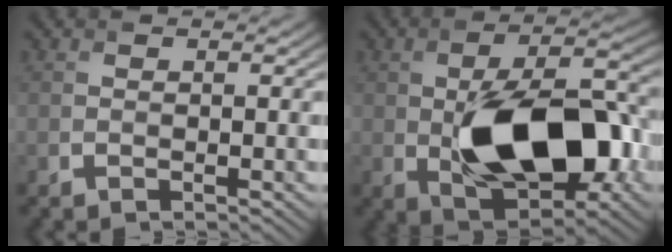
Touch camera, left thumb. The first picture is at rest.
{"total": 14.9, "force": [-1.8, 7.9, 12.5], "torque": [-0.201, -0.010, -0.024]}